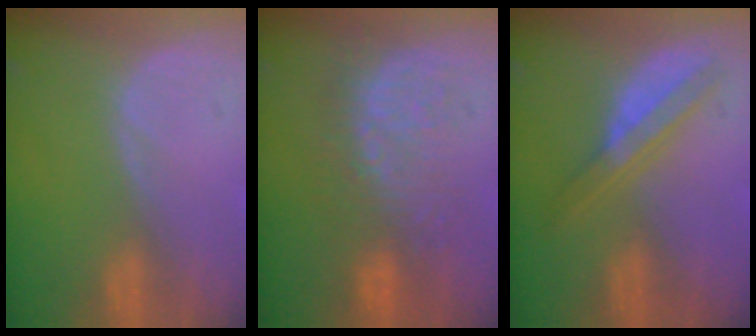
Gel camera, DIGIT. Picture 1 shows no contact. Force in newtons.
{"total": 8.8, "press": 8.6, "slide": 2.0}
{"total": 6.0, "press": 5.4, "slide": 2.7}